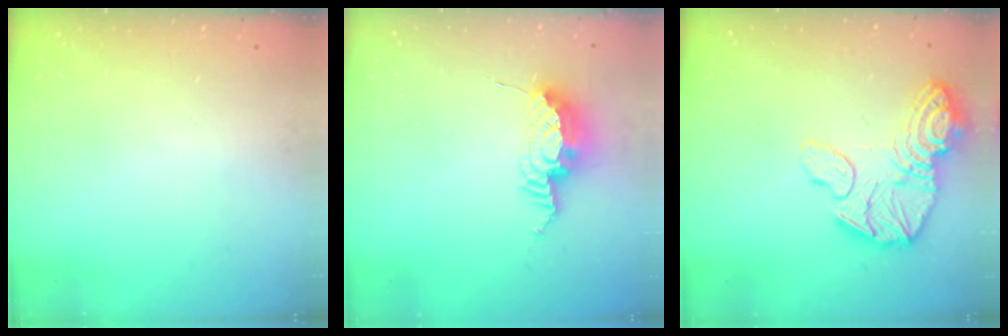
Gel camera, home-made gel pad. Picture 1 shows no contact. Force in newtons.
{"total": 10.4, "press": 10.4, "slide": 1.0}
{"total": 17.1, "press": 17.1, "slide": 1.6}